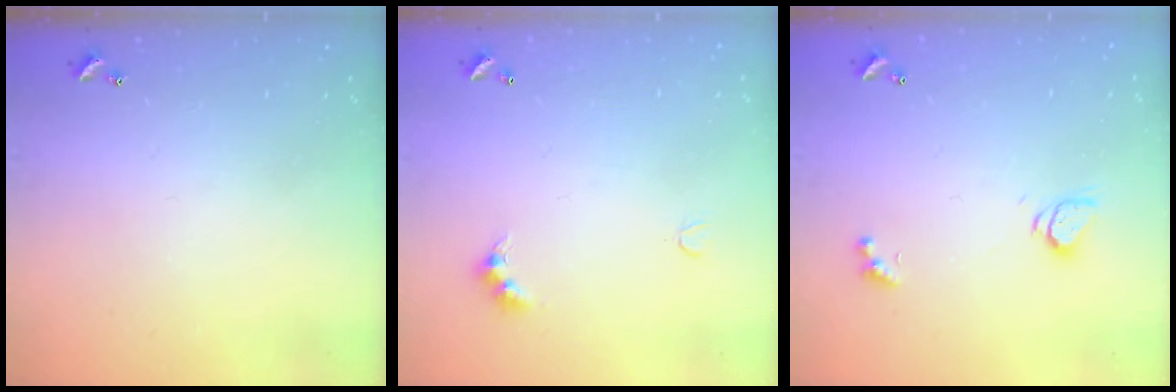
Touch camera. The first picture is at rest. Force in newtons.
{"total": 2.9, "press": 2.8, "slide": 0.7}
{"total": 2.1, "press": 2.0, "slide": 0.6}